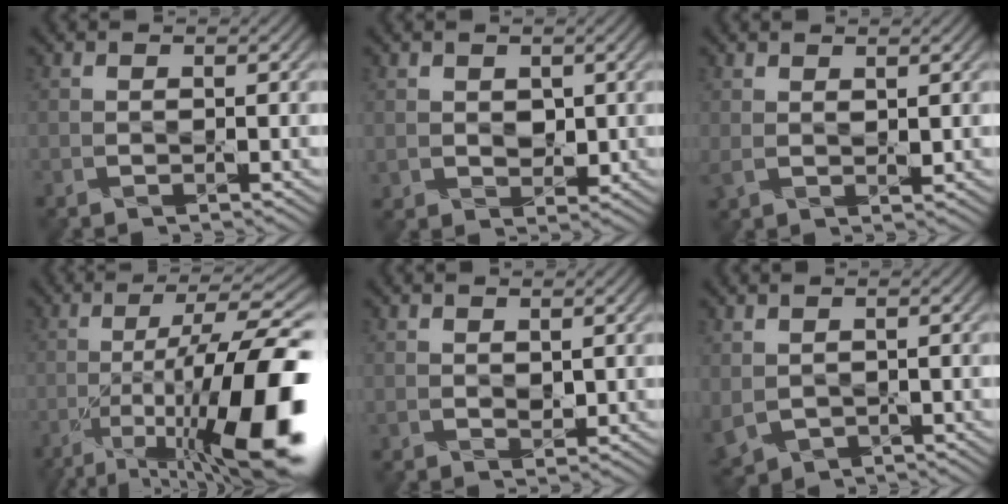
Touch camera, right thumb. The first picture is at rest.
{"total": 2.6, "force": [0.8, 2.1, 1.3], "torque": [-0.038, -0.009, 0.017]}
{"total": 2.3, "force": [1.1, 1.1, 1.7], "torque": [-0.042, -0.004, 0.026]}
{"total": 18.2, "force": [-6.7, 5.3, 16.1], "torque": [-0.254, 0.005, -0.110]}
{"total": 1.6, "force": [0.8, 1.0, 0.9], "torque": [-0.021, -0.007, 0.022]}
{"total": 3.5, "force": [0.0, 2.7, 2.2], "torque": [-0.073, -0.017, 0.004]}